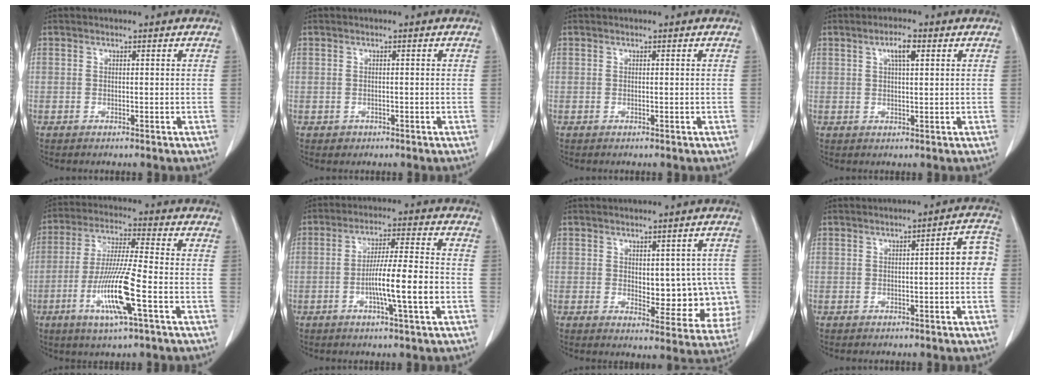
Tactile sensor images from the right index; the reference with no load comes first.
{"total": 1.7, "force": [-0.7, 1.5, 0.4], "torque": [-0.005, 0.003, -0.003]}
{"total": 0.0}
{"total": 3.9, "force": [1.6, 1.0, 3.4], "torque": [-0.066, 0.005, 0.030]}
{"total": 12.6, "force": [-4.4, 0.4, 11.8], "torque": [-0.236, -0.017, -0.083]}
{"total": 9.8, "force": [-2.6, 0.3, 9.4], "torque": [-0.162, 0.004, -0.046]}
{"total": 11.5, "force": [-0.1, 6.3, 9.7], "torque": [-0.121, 0.008, 0.018]}
{"total": 5.9, "force": [0.0, 1.3, 5.8], "torque": [-0.074, 0.027, -0.001]}